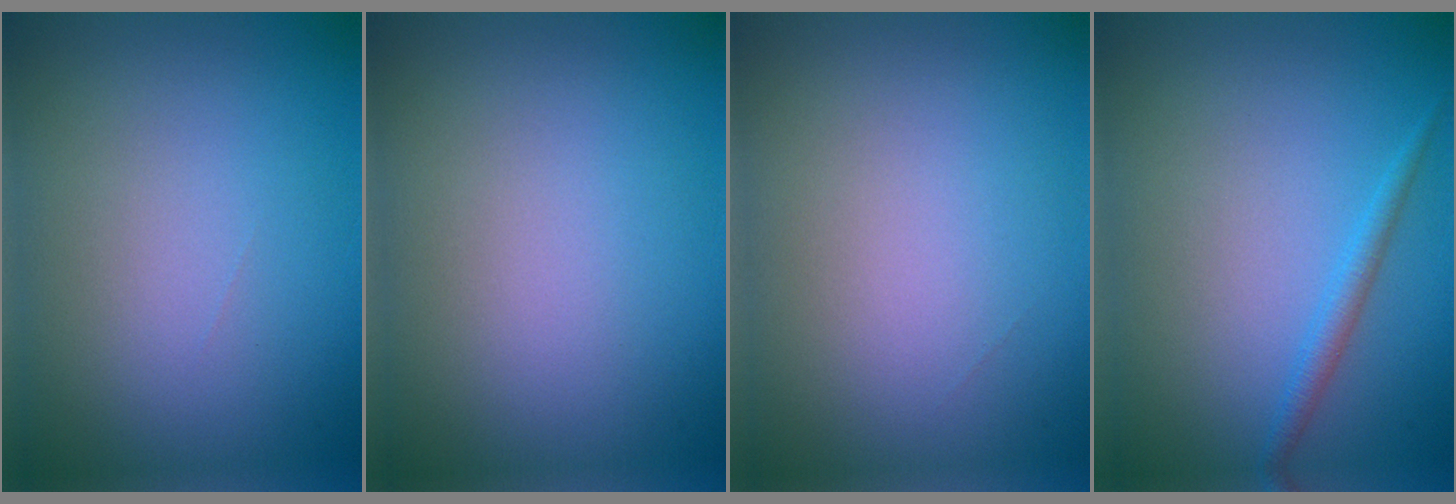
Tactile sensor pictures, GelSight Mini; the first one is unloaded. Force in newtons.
{"total": 0.0}
{"total": 0.0}
{"total": 1.4, "press": 1.4, "slide": 0.1}